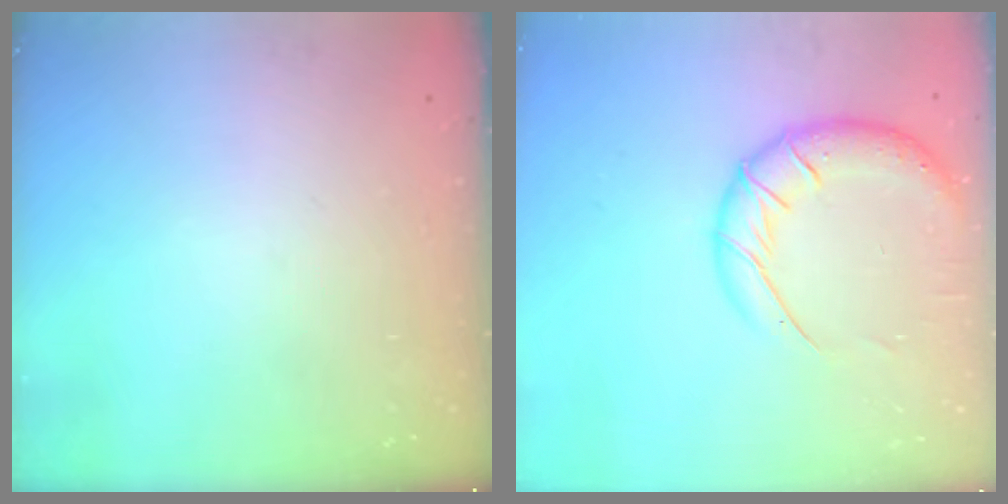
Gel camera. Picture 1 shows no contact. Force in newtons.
{"total": 15.9, "press": 15.5, "slide": 3.4}